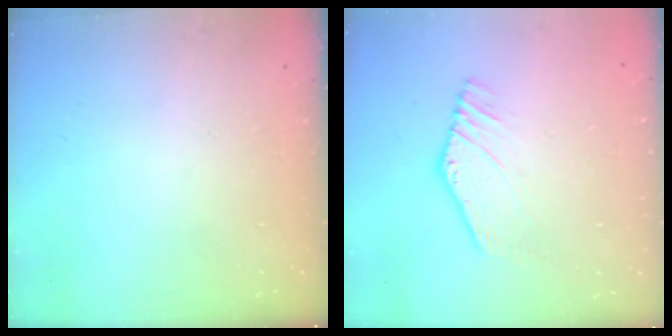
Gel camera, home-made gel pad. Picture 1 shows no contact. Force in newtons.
{"total": 3.2, "press": 3.2, "slide": 0.2}